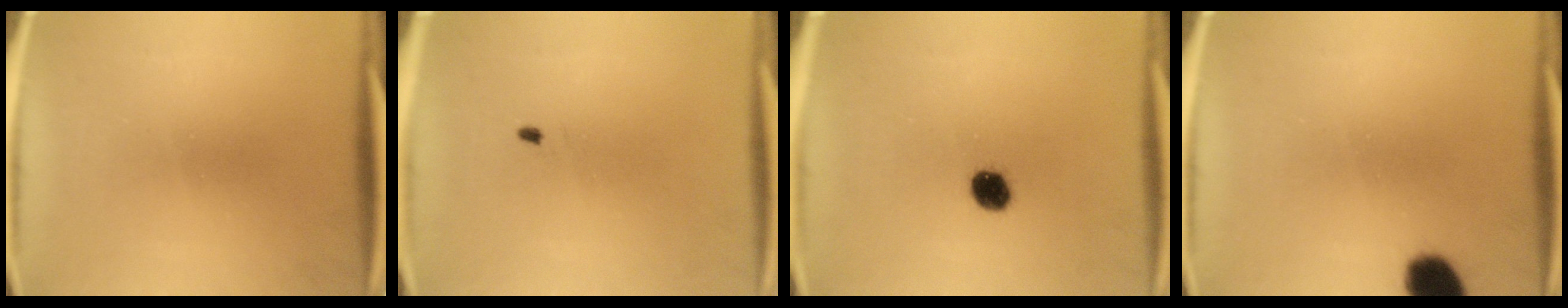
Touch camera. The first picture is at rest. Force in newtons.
{"total": 0.5}
{"total": 4.8}
{"total": 7.4}